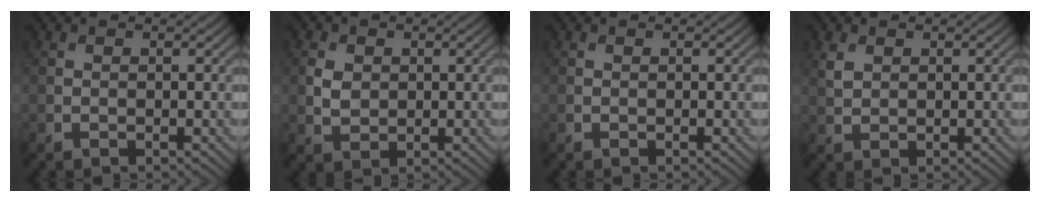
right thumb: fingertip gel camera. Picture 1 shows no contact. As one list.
[{"total": 2.5, "force": [0.4, 2.1, 1.4], "torque": [-0.035, -0.003, 0.007]}, {"total": 0.0}, {"total": 1.9, "force": [1.0, 1.3, 1.0], "torque": [-0.027, -0.001, 0.023]}]